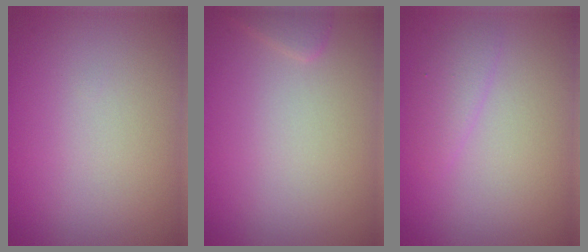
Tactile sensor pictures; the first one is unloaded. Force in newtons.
{"total": 0.9, "press": 0.9, "slide": 0.0}
{"total": 1.5, "press": 1.5, "slide": 0.1}